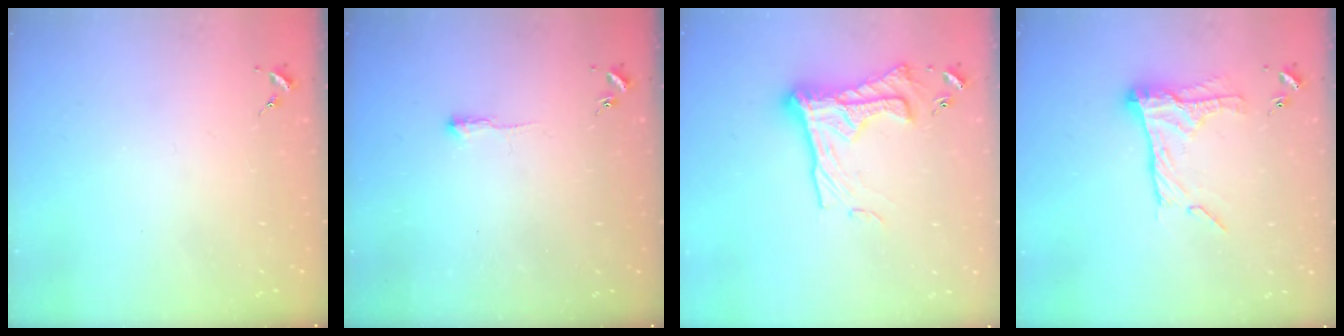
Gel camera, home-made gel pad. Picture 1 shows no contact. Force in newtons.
{"total": 2.5, "press": 2.5, "slide": 0.4}
{"total": 18.2, "press": 18.1, "slide": 1.5}
{"total": 16.3, "press": 16.2, "slide": 1.1}